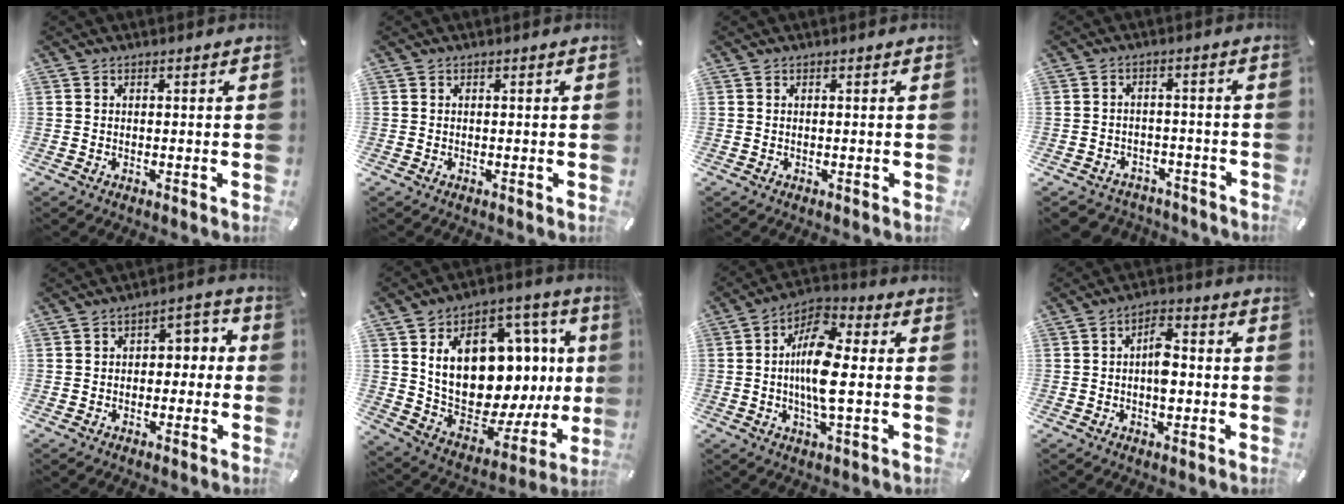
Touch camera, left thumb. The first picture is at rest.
{"total": 0.0}
{"total": 0.0}
{"total": 4.0, "force": [-2.8, 2.7, 0.7], "torque": [-0.017, 0.013, -0.057]}
{"total": 4.5, "force": [-1.8, 3.3, 2.5], "torque": [-0.032, 0.013, -0.043]}
{"total": 22.8, "force": [4.5, 14.8, 16.7], "torque": [-0.262, -0.046, 0.093]}
{"total": 12.4, "force": [-0.8, 4.4, 11.6], "torque": [-0.231, 0.003, -0.016]}
{"total": 5.9, "force": [-0.9, 3.4, 4.8], "torque": [-0.068, 0.008, -0.017]}